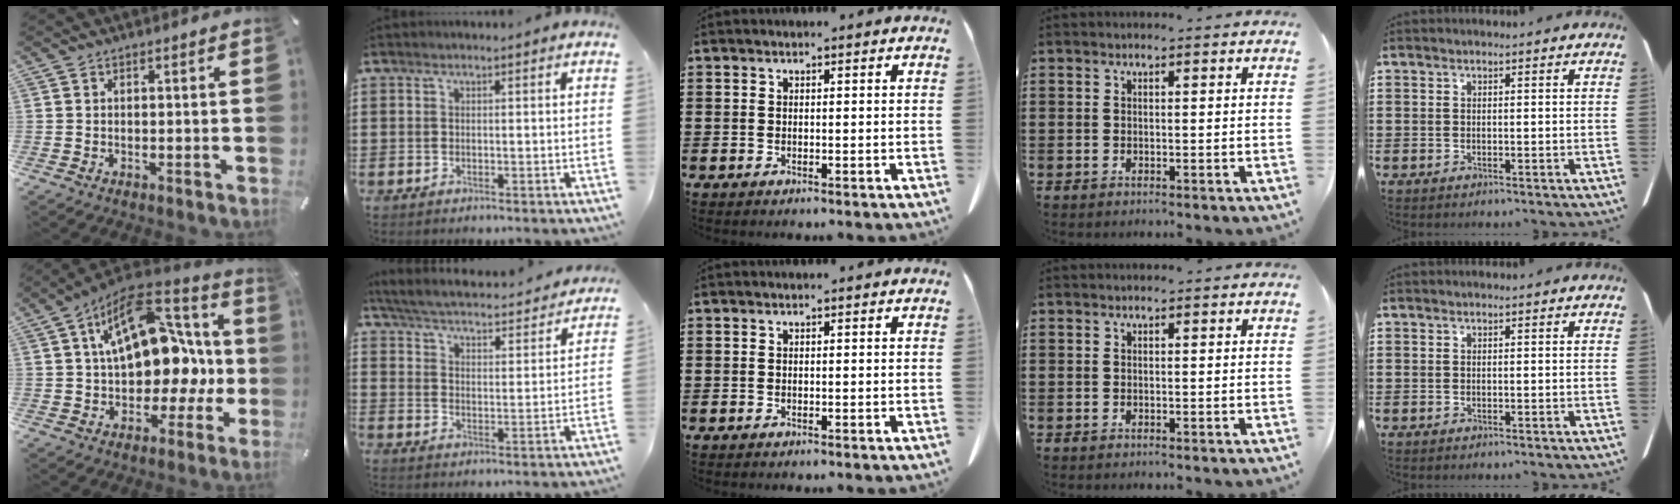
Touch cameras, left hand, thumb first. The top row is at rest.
{"thumb": {"total": 21.1, "force": [4.4, 13.6, 15.6], "torque": [-0.239, -0.026, 0.078]}, "index": {"total": 3.9, "force": [3.8, -0.2, 0.9], "torque": [-0.039, -0.032, 0.058]}}